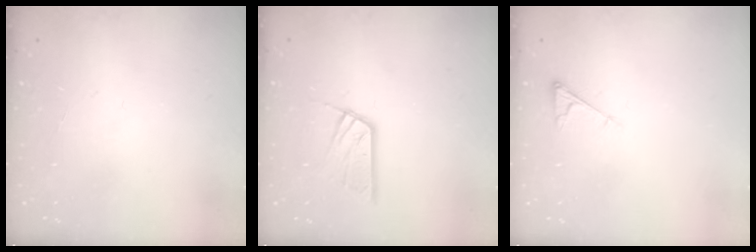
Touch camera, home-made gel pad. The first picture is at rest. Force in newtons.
{"total": 10.5, "press": 10.5, "slide": 0.8}
{"total": 3.0, "press": 3.0, "slide": 0.4}